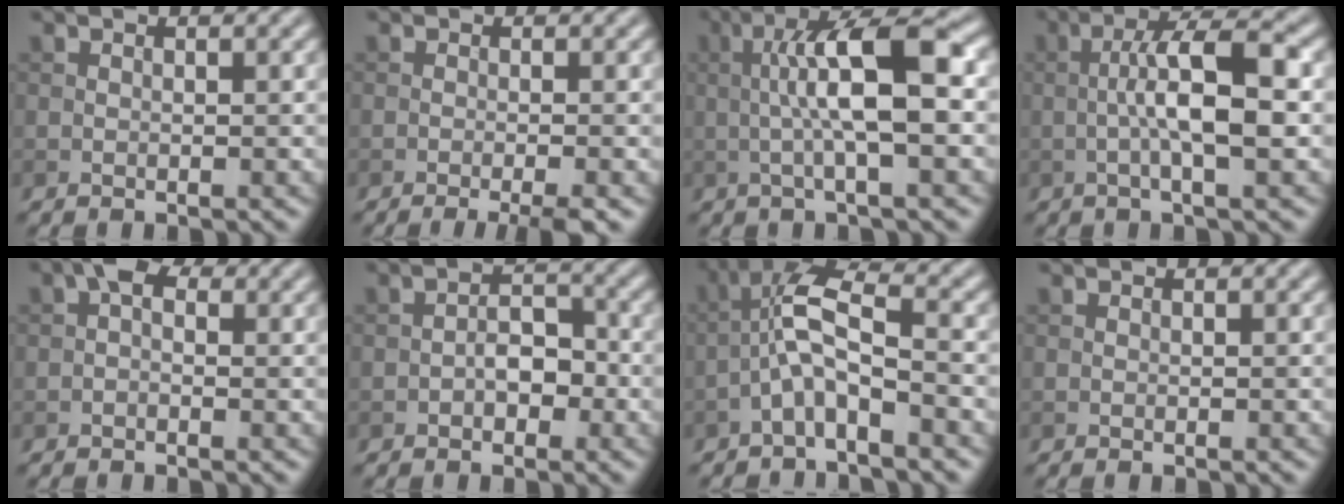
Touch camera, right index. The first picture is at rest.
{"total": 3.0, "force": [-1.7, 0.3, 2.4], "torque": [-0.032, 0.001, -0.033]}
{"total": 8.2, "force": [0.4, 1.8, 8.0], "torque": [-0.128, 0.014, 0.001]}
{"total": 6.5, "force": [-0.5, 1.4, 6.3], "torque": [-0.108, 0.012, -0.013]}
{"total": 1.9, "force": [0.2, 1.2, 1.5], "torque": [-0.022, 0.008, -0.007]}
{"total": 2.7, "force": [-1.0, 1.6, 1.9], "torque": [-0.030, 0.007, -0.020]}
{"total": 4.9, "force": [-2.0, 1.4, 4.2], "torque": [-0.088, 0.019, -0.047]}
{"total": 0.0}